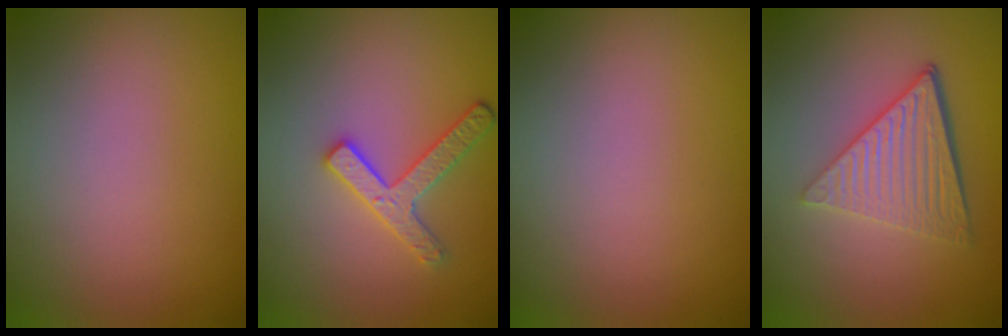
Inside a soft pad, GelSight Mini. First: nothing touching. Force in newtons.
{"total": 2.9, "press": 2.8, "slide": 0.6}
{"total": 0.0}
{"total": 5.5, "press": 3.9, "slide": 3.9}